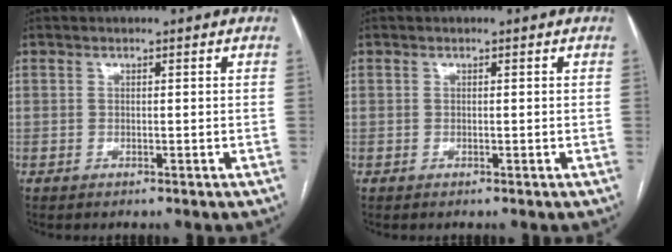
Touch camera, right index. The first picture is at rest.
{"total": 0.0}